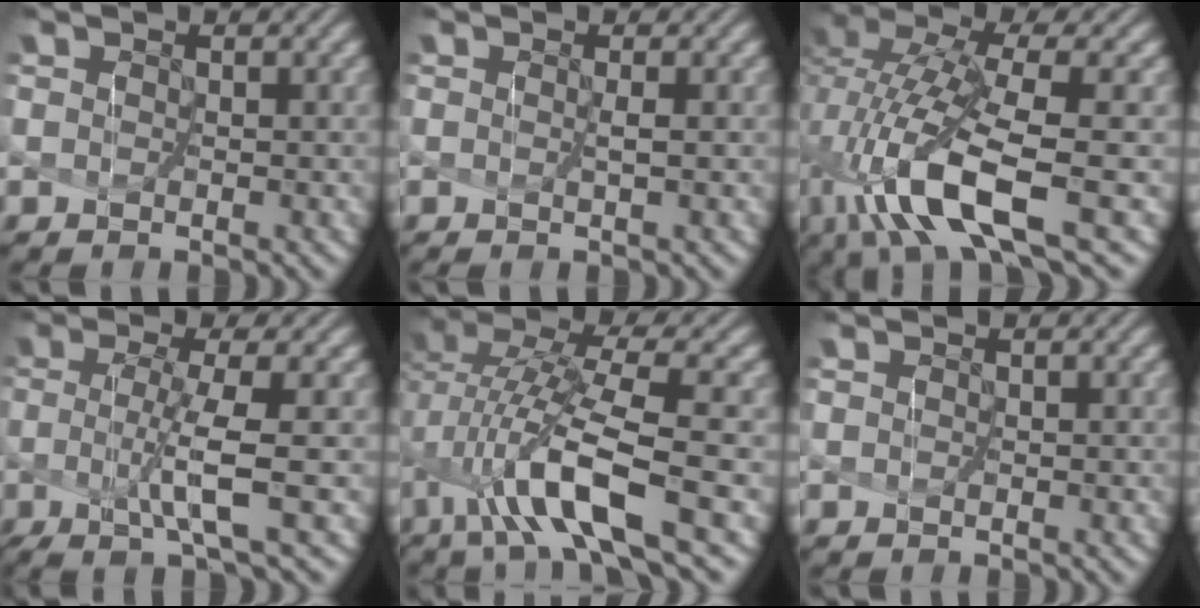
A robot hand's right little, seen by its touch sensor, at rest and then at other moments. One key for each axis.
{"total": 0.8, "fx": -0.1, "fy": -0.3, "fz": 0.7, "tx": -0.021, "ty": -0.002, "tz": 0.008}
{"total": 8.8, "fx": -2.8, "fy": 2.0, "fz": 8.1, "tx": -0.170, "ty": -0.003, "tz": -0.047}
{"total": 4.7, "fx": -1.5, "fy": -0.3, "fz": 4.4, "tx": -0.094, "ty": -0.011, "tz": -0.017}
{"total": 7.8, "fx": -2.4, "fy": 1.2, "fz": 7.3, "tx": -0.139, "ty": 0.006, "tz": -0.038}
{"total": 0.0}